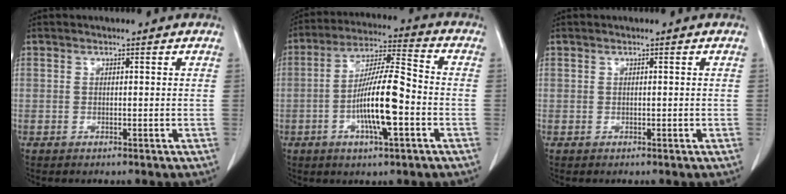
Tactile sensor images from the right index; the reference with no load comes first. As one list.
[{"total": 12.3, "force": [-3.3, 1.7, 11.7], "torque": [-0.217, 0.005, -0.061]}, {"total": 0.0}]